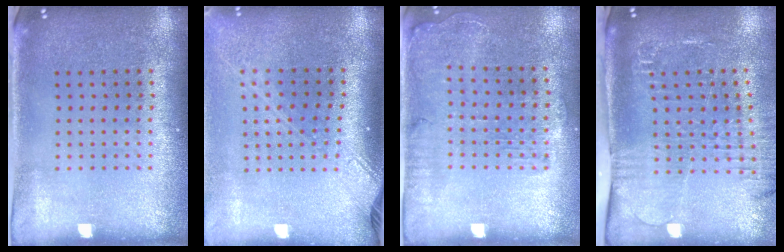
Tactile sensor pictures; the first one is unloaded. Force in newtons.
{"total": 2.1, "press": 1.6, "slide": 1.4}
{"total": 1.4, "press": 1.3, "slide": 0.5}
{"total": 2.1, "press": 1.9, "slide": 0.9}